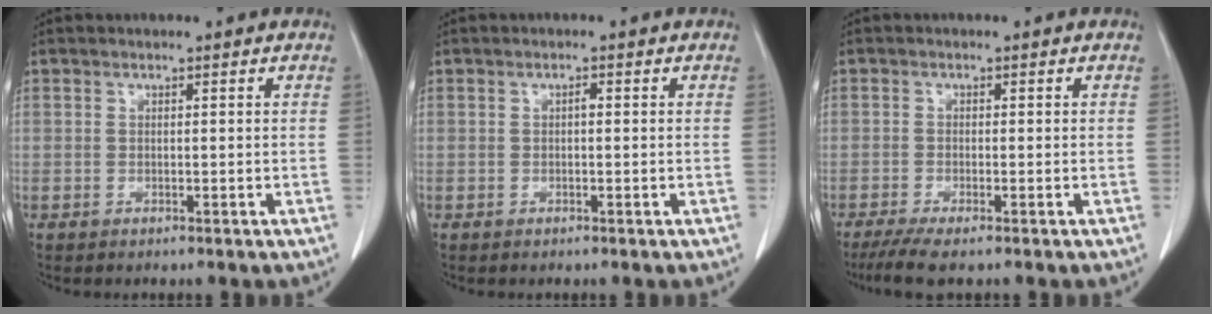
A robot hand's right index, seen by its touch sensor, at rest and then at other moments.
{"total": 0.6, "force": [0.0, 0.2, 0.6], "torque": [-0.012, 0.002, -0.001]}
{"total": 4.2, "force": [-3.1, 0.3, 2.8], "torque": [-0.053, -0.012, -0.056]}